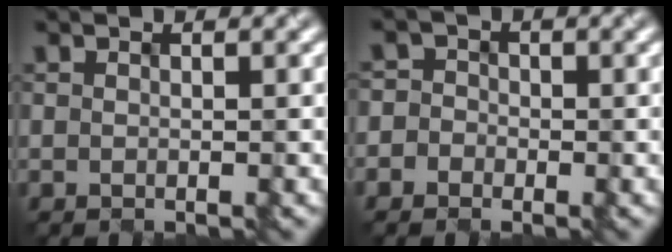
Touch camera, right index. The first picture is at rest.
{"total": 2.3, "force": [-0.6, 2.2, 0.2], "torque": [0.029, 0.007, -0.042]}